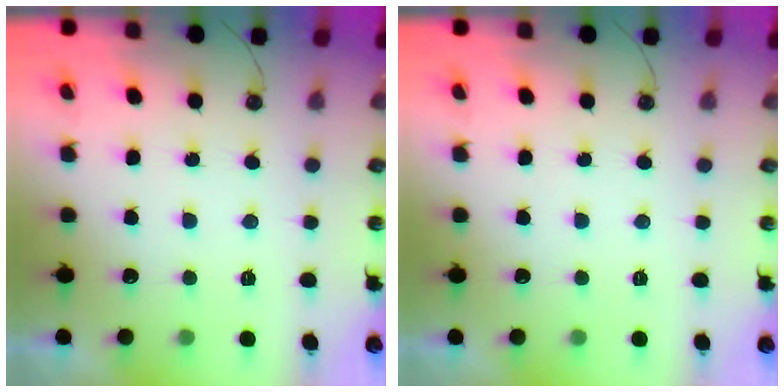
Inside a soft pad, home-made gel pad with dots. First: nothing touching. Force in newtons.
{"total": 0.0}